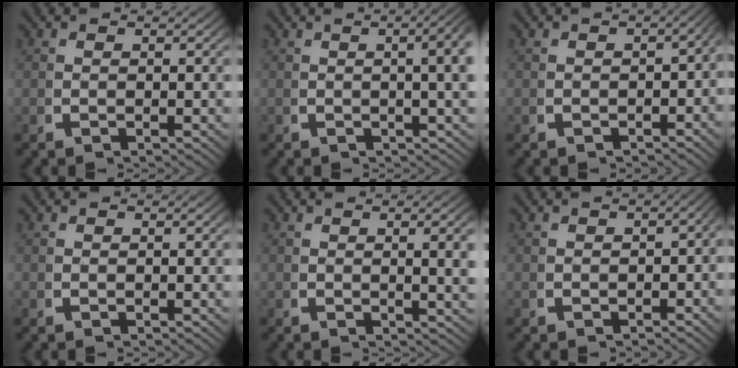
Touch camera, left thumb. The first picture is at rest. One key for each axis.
{"total": 7.8, "fx": 2.5, "fy": 3.7, "fz": 6.4, "tx": -0.048, "ty": 0.038, "tz": 0.013}
{"total": 2.5, "fx": -1.0, "fy": 1.4, "fz": 1.8, "tx": -0.017, "ty": 0.005, "tz": -0.015}
{"total": 0.0}
{"total": 3.2, "fx": 0.5, "fy": 0.9, "fz": 3.0, "tx": -0.032, "ty": -0.003, "tz": 0.008}
{"total": 1.7, "fx": -1.0, "fy": 0.9, "fz": 1.0, "tx": -0.010, "ty": 0.001, "tz": -0.015}